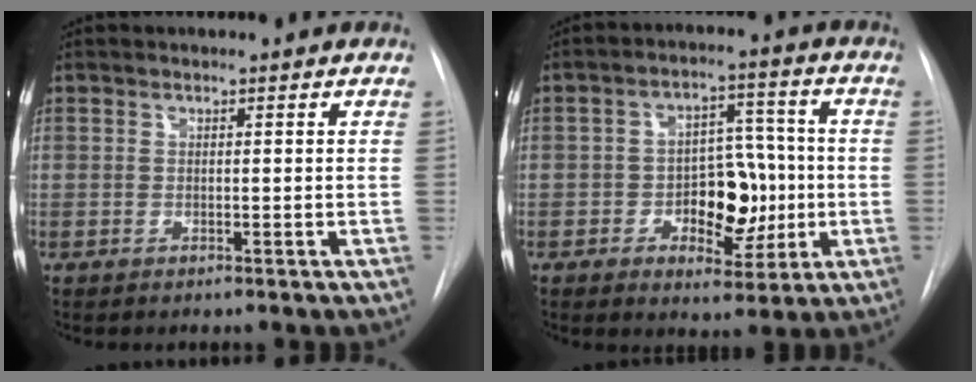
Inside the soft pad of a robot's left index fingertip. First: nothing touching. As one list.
[{"total": 10.0, "force": [-1.8, 5.6, 8.1], "torque": [-0.112, 0.021, -0.021]}]